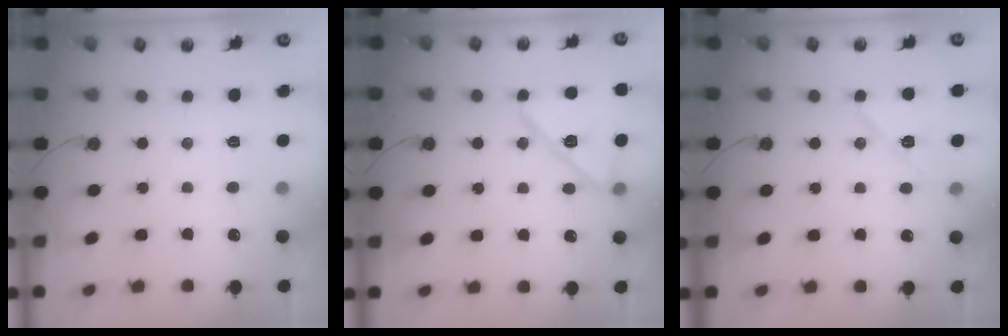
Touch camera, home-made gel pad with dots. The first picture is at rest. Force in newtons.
{"total": 14.6, "press": 14.6, "slide": 1.1}
{"total": 9.1, "press": 9.0, "slide": 1.7}